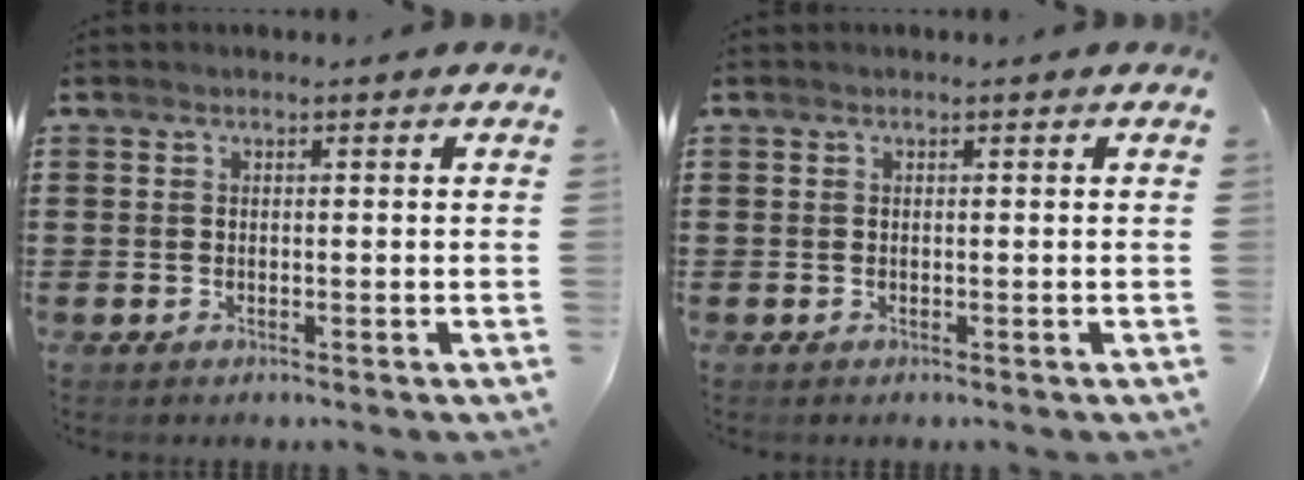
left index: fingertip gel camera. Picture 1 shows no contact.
{"total": 0.0}